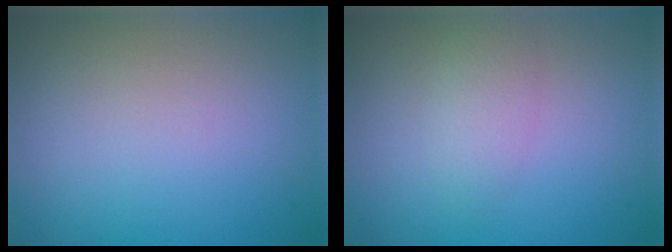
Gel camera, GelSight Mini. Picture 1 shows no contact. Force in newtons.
{"total": 2.1, "press": 2.1, "slide": 0.1}